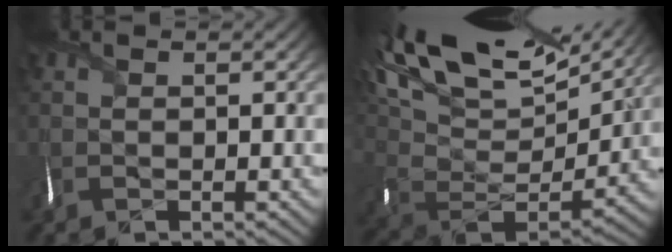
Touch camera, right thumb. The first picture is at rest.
{"total": 18.9, "force": [11.7, 7.8, 12.6], "torque": [-0.264, 0.029, 0.199]}